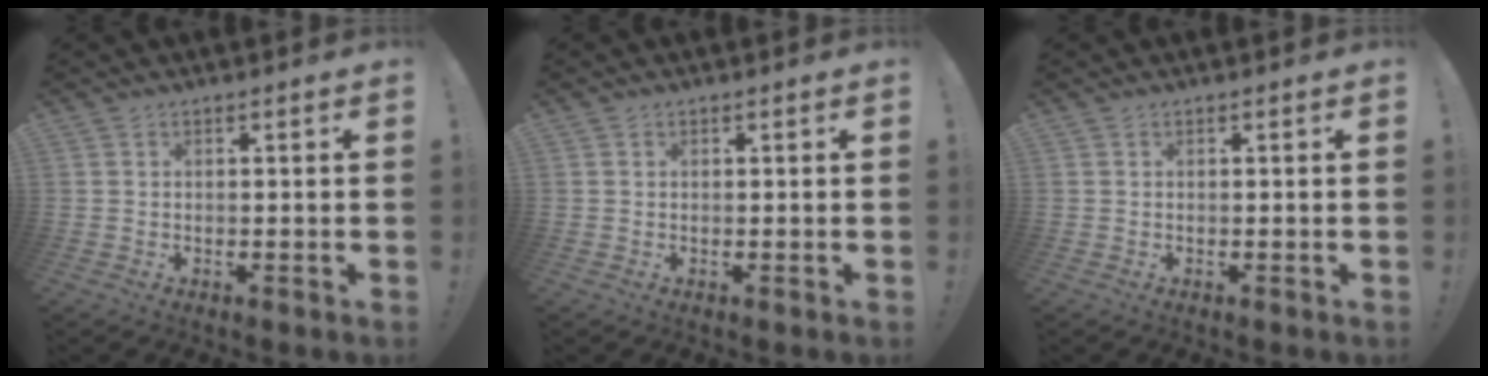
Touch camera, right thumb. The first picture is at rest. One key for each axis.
{"total": 0.0}
{"total": 0.0}